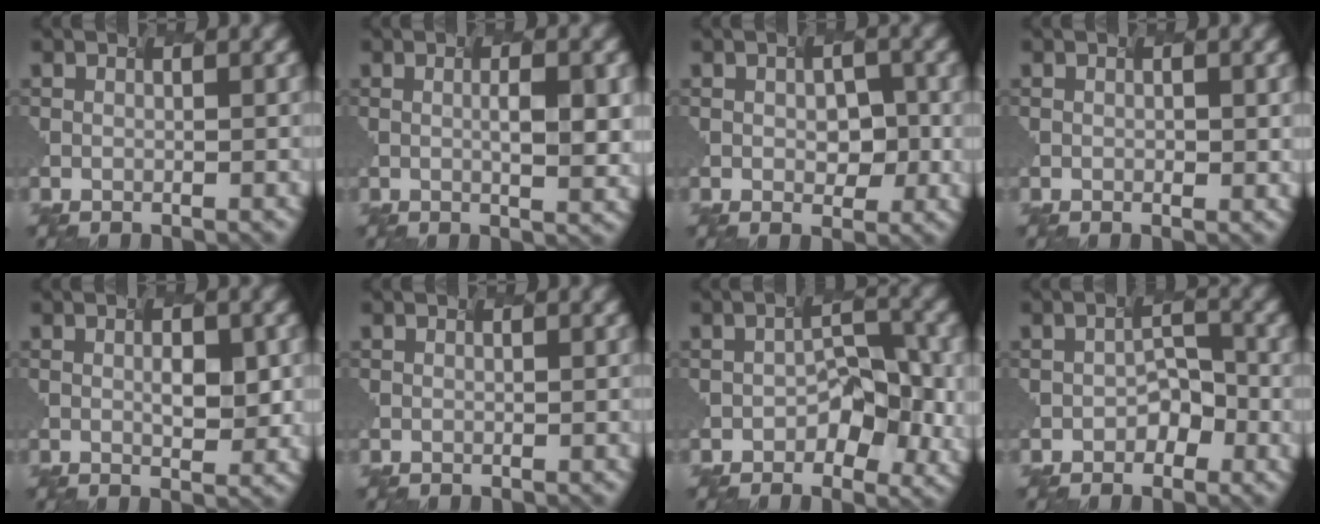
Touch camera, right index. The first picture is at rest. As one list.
[{"total": 2.8, "force": [0.0, 0.5, 2.7], "torque": [-0.041, 0.002, 0.009]}, {"total": 2.0, "force": [-0.4, 1.3, 1.4], "torque": [-0.027, -0.002, 0.004]}, {"total": 0.0}, {"total": 2.0, "force": [0.0, 0.6, 1.9], "torque": [-0.035, -0.003, 0.011]}, {"total": 0.0}, {"total": 4.3, "force": [-1.7, 2.5, 3.0], "torque": [-0.045, 0.001, -0.019]}, {"total": 2.2, "force": [-1.4, 1.3, 1.0], "torque": [-0.022, 0.002, -0.014]}]